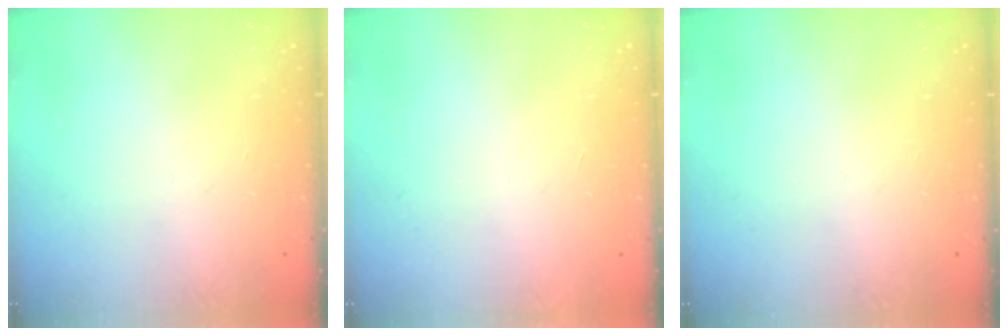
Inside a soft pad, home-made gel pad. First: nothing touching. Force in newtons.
{"total": 1.6, "press": 1.6, "slide": 0.1}
{"total": 0.0}